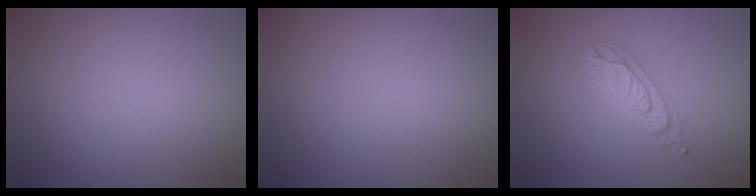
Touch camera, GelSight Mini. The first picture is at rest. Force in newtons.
{"total": 0.0}
{"total": 2.2, "press": 2.2, "slide": 0.3}